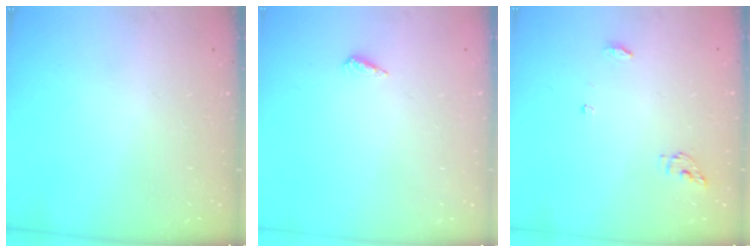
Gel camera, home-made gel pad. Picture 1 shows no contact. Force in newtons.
{"total": 2.6, "press": 2.2, "slide": 1.3}
{"total": 4.4, "press": 4.3, "slide": 0.5}